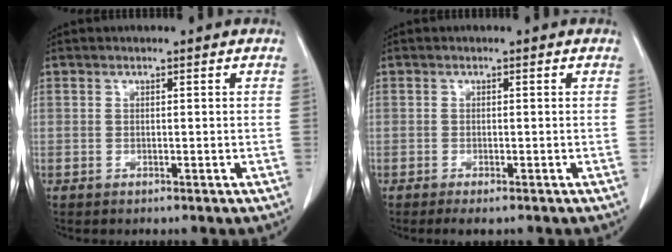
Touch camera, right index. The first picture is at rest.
{"total": 2.0, "force": [-1.4, 0.5, 1.3], "torque": [-0.015, -0.002, -0.017]}